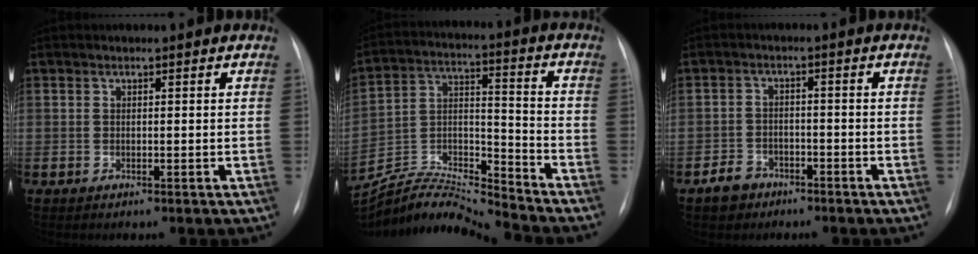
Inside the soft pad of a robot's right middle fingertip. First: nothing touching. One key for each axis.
{"total": 13.7, "fx": -13.6, "fy": -1.2, "fz": 1.2, "tx": -0.027, "ty": 0.039, "tz": -0.252}
{"total": 4.0, "fx": -2.8, "fy": 2.8, "fz": 0.7, "tx": -0.019, "ty": 0.008, "tz": -0.044}